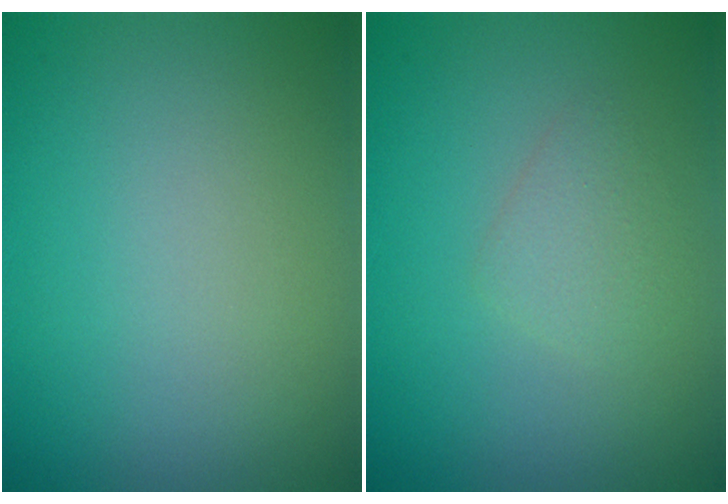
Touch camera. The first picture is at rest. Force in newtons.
{"total": 1.7, "press": 1.7, "slide": 0.1}